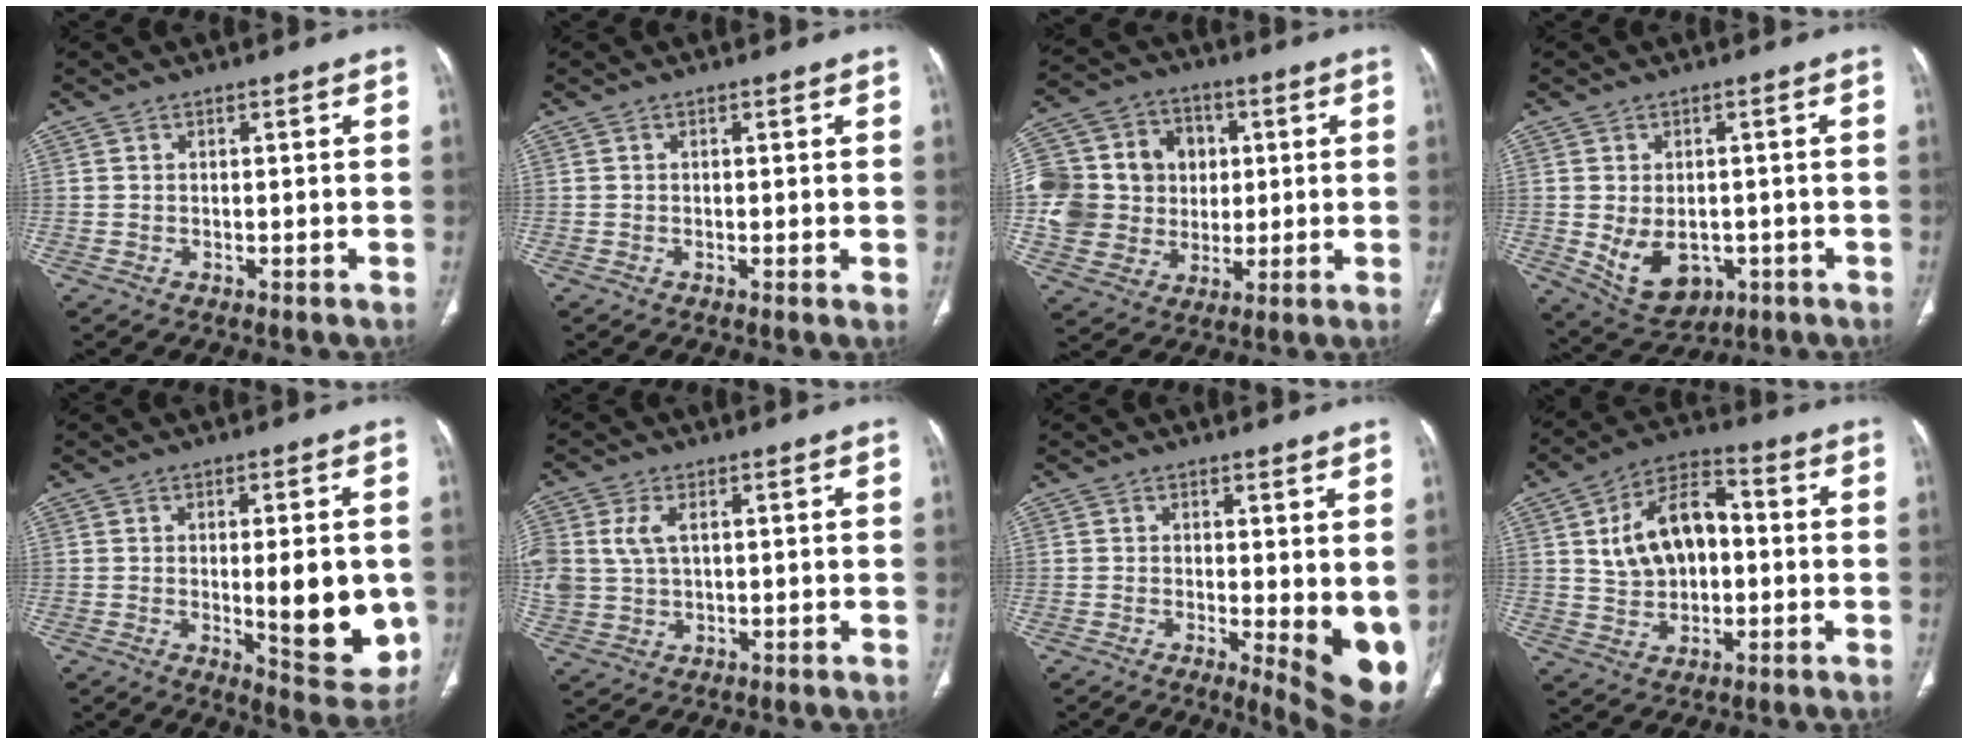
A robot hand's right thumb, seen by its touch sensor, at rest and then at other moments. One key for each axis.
{"total": 0.5, "fx": 0.1, "fy": 0.1, "fz": 0.5, "tx": -0.011, "ty": -0.002, "tz": -0.001}
{"total": 19.6, "fx": 1.7, "fy": 17.1, "fz": 9.5, "tx": -0.168, "ty": 0.033, "tz": 0.045}
{"total": 9.6, "fx": -2.1, "fy": 6.9, "fz": 6.3, "tx": -0.088, "ty": 0.002, "tz": -0.011}
{"total": 14.0, "fx": -1.3, "fy": 4.9, "fz": 13.1, "tx": -0.143, "ty": -0.024, "tz": -0.004}
{"total": 7.4, "fx": 1.9, "fy": 4.8, "fz": 5.4, "tx": -0.130, "ty": 0.007, "tz": 0.044}
{"total": 10.7, "fx": -0.6, "fy": 3.7, "fz": 10.1, "tx": -0.120, "ty": -0.023, "tz": -0.001}
{"total": 13.1, "fx": 1.3, "fy": 8.4, "fz": 9.9, "tx": -0.149, "ty": 0.023, "tz": 0.019}